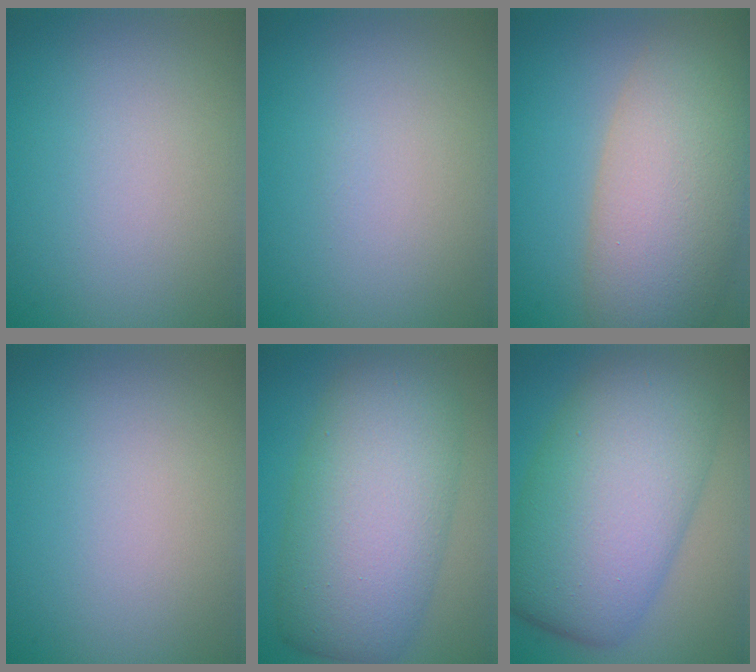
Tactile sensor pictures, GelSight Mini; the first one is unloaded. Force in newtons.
{"total": 0.0}
{"total": 10.1, "press": 10.0, "slide": 0.6}
{"total": 0.0}
{"total": 10.5, "press": 10.5, "slide": 0.2}
{"total": 11.9, "press": 11.9, "slide": 0.4}